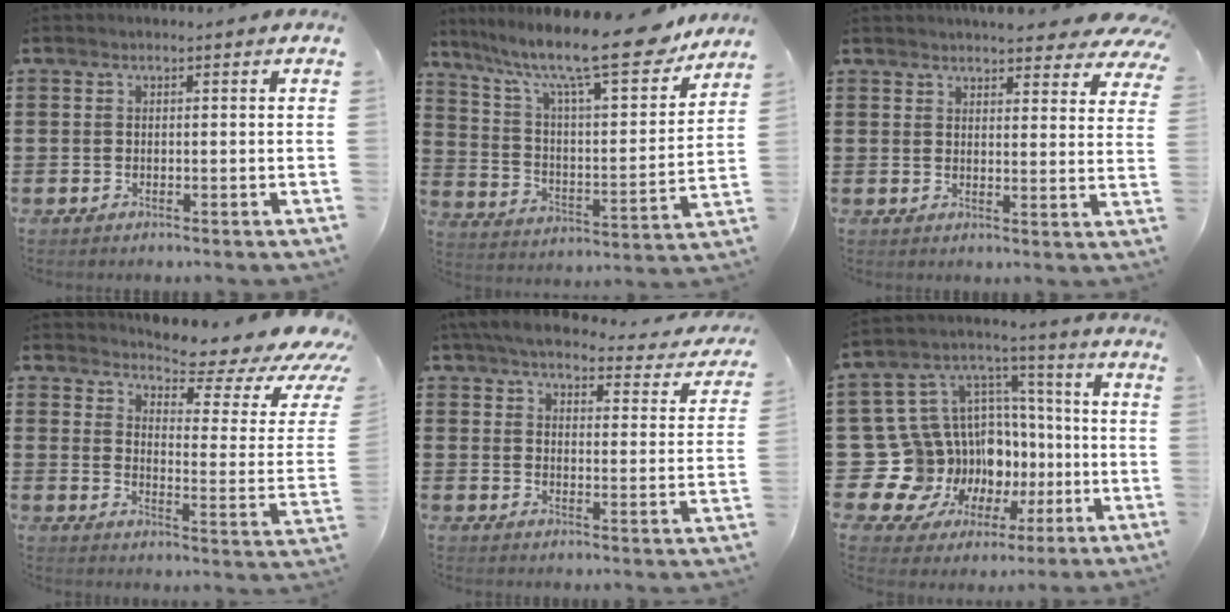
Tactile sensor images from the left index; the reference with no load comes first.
{"total": 15.4, "force": [12.2, 2.5, 9.1], "torque": [-0.183, -0.078, 0.200]}
{"total": 4.8, "force": [4.5, 0.4, 1.4], "torque": [-0.028, -0.020, 0.080]}
{"total": 6.4, "force": [5.4, 0.6, 3.3], "torque": [-0.058, -0.052, 0.083]}
{"total": 5.6, "force": [5.1, 0.8, 2.2], "torque": [-0.065, -0.027, 0.089]}
{"total": 16.0, "force": [-3.6, 14.7, 5.1], "torque": [-0.159, -0.028, -0.020]}